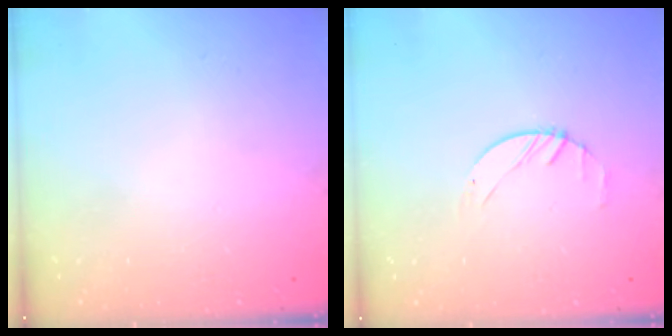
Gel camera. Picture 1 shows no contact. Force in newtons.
{"total": 1.2, "press": 1.2, "slide": 0.2}